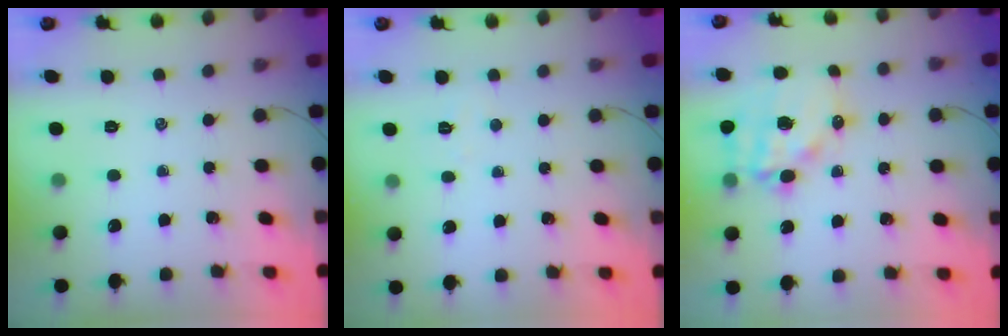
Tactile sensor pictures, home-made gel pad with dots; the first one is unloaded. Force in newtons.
{"total": 2.4, "press": 2.3, "slide": 0.6}
{"total": 14.5, "press": 14.1, "slide": 3.5}